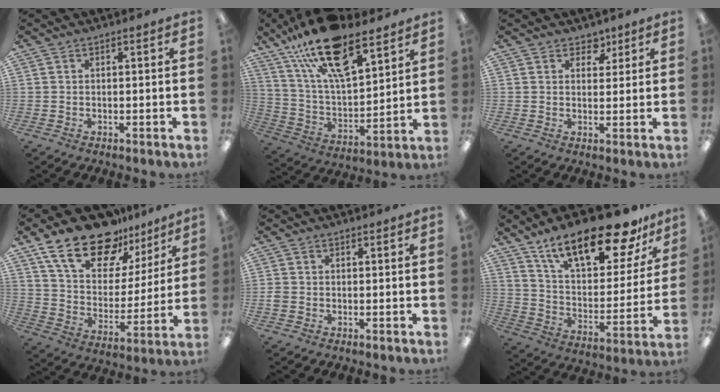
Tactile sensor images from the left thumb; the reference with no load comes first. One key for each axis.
{"total": 21.6, "fx": 14.6, "fy": 8.6, "fz": 13.5, "tx": -0.236, "ty": -0.076, "tz": 0.256}
{"total": 3.9, "fx": 2.6, "fy": 2.8, "fz": 0.9, "tx": 0.005, "ty": -0.017, "tz": 0.043}
{"total": 19.6, "fx": 13.7, "fy": 10.0, "fz": 9.7, "tx": -0.180, "ty": -0.077, "tz": 0.247}
{"total": 1.2, "fx": -0.6, "fy": 1.0, "fz": 0.3, "tx": -0.003, "ty": 0.001, "tz": -0.011}
{"total": 22.5, "fx": 16.0, "fy": 8.0, "fz": 13.6, "tx": -0.226, "ty": -0.095, "tz": 0.272}